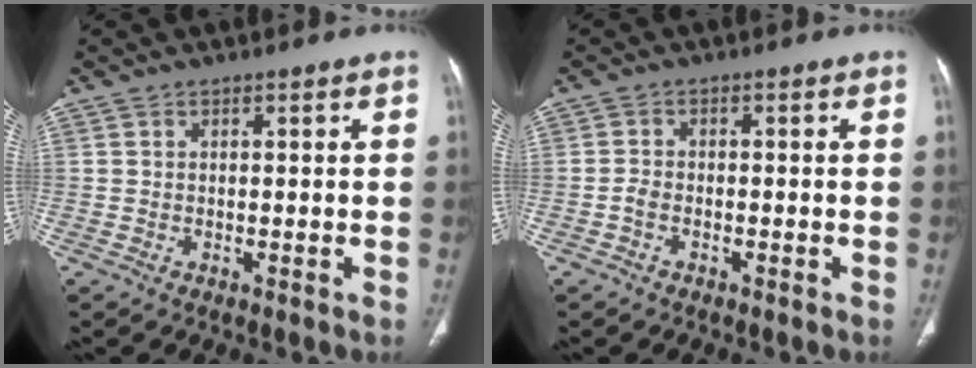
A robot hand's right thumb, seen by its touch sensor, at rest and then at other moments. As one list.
[{"total": 1.6, "force": [-0.8, 0.9, 0.9], "torque": [-0.020, 0.007, -0.019]}]